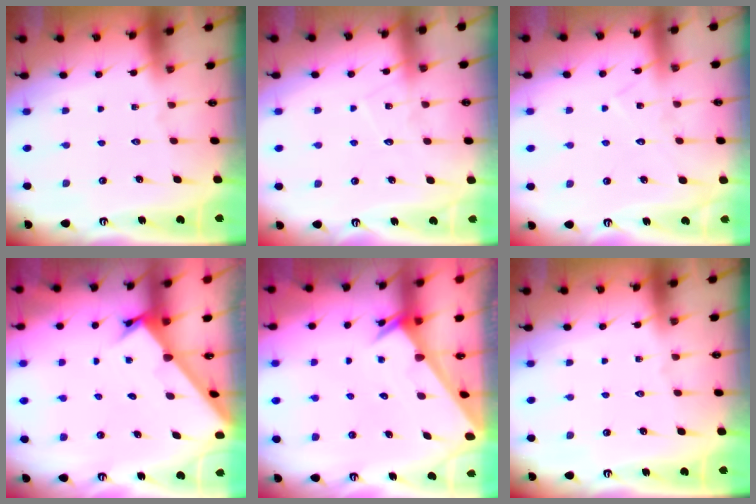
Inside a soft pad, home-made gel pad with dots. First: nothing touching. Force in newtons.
{"total": 5.4, "press": 5.4, "slide": 0.6}
{"total": 8.0, "press": 8.0, "slide": 0.4}
{"total": 1.9, "press": 1.9, "slide": 0.1}
{"total": 2.3, "press": 2.3, "slide": 0.1}
{"total": 0.0}